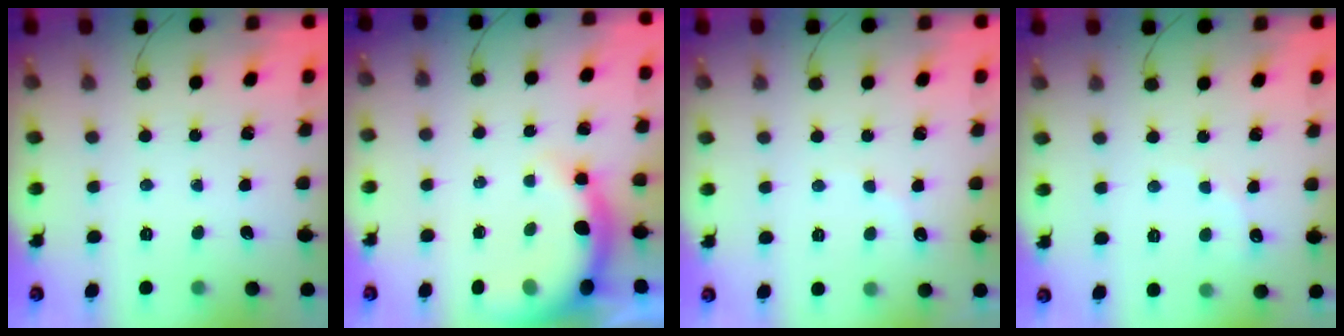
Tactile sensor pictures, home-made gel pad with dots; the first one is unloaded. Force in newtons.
{"total": 7.5, "press": 7.3, "slide": 1.6}
{"total": 6.1, "press": 6.0, "slide": 1.4}
{"total": 6.5, "press": 6.3, "slide": 1.6}